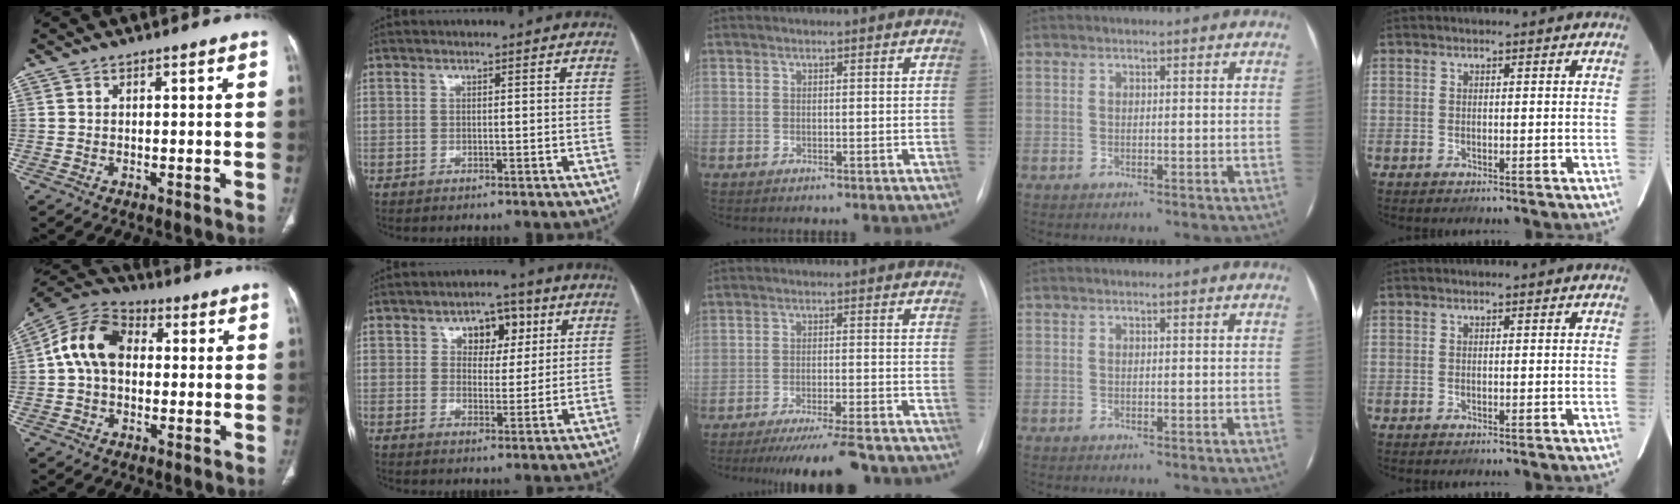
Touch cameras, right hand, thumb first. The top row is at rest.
{"thumb": {"total": 11.9, "force": [1.1, 8.5, 8.2], "torque": [-0.143, 0.030, 0.007]}, "index": {"total": 6.3, "force": [2.7, 4.0, 4.0], "torque": [-0.047, 0.016, 0.039]}, "middle": {"total": 10.0, "force": [-8.7, 0.1, 5.1], "torque": [-0.067, -0.024, -0.132]}}